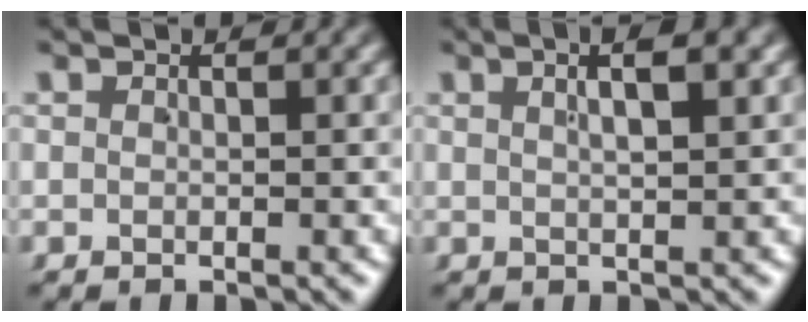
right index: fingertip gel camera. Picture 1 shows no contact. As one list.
[{"total": 2.7, "force": [1.4, -0.1, 2.3], "torque": [-0.025, 0.013, 0.024]}]